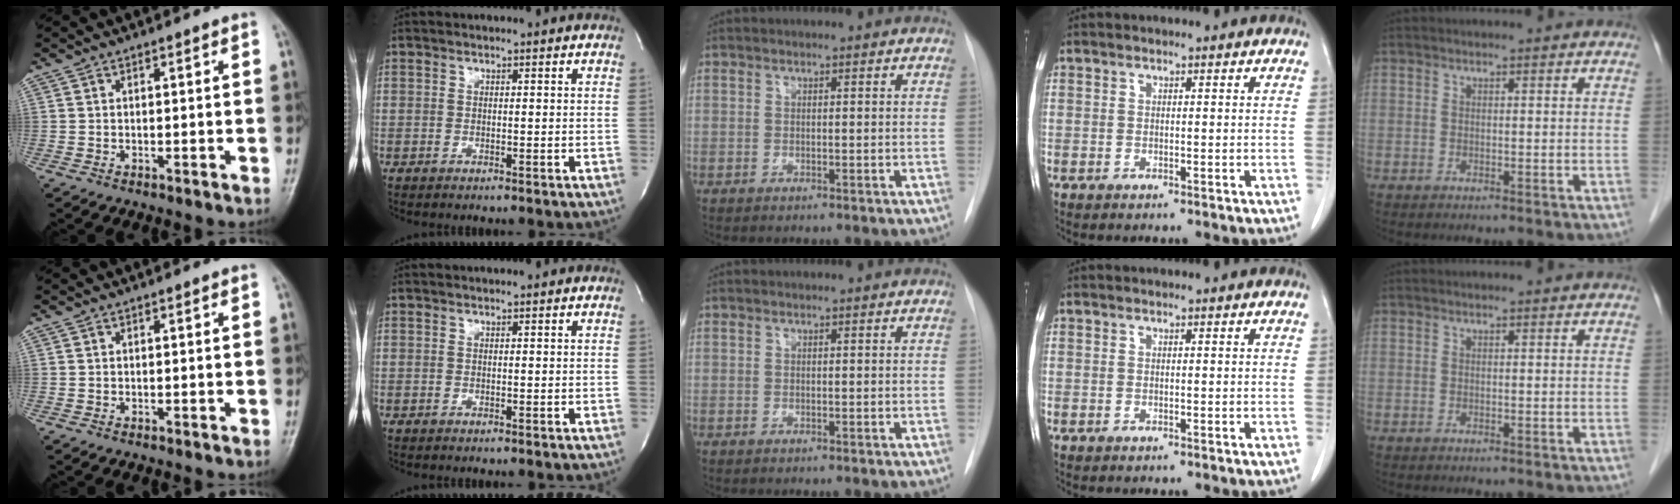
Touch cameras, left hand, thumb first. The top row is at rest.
{}